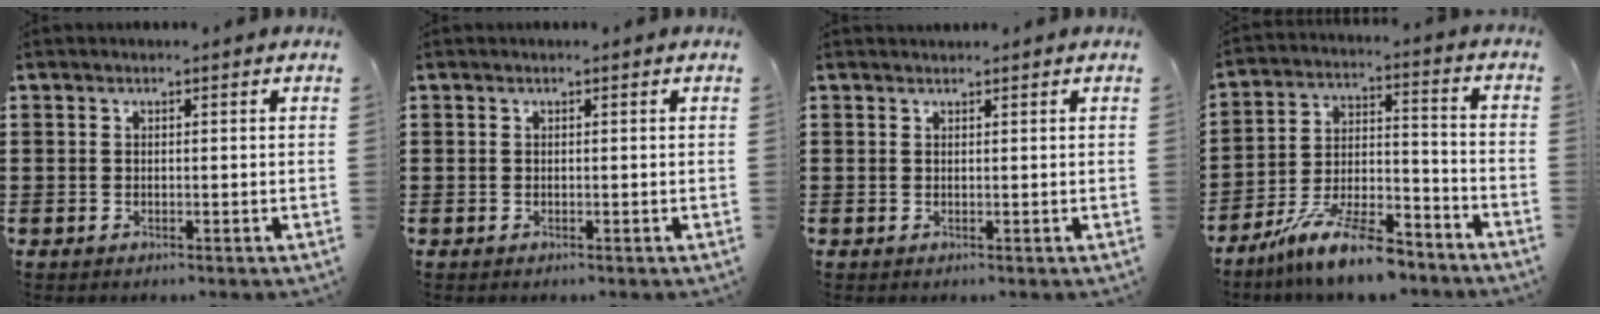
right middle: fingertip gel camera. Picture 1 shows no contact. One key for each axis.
{"total": 0.0}
{"total": 0.7, "fx": 0.7, "fy": 0.2, "fz": -0.2, "tx": 0.000, "ty": 0.000, "tz": 0.014}
{"total": 11.8, "fx": -9.7, "fy": 1.9, "fz": 6.4, "tx": -0.124, "ty": 0.025, "tz": -0.189}